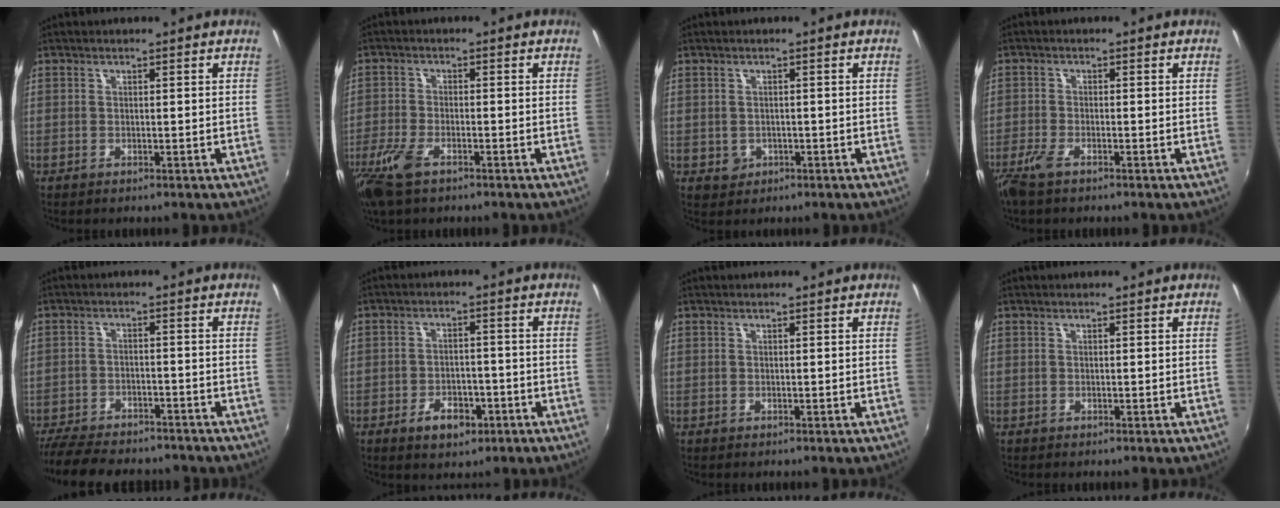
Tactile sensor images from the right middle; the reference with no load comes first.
{"total": 7.2, "force": [-4.6, 2.7, 4.8], "torque": [-0.123, -0.018, -0.093]}
{"total": 2.6, "force": [-0.6, 2.4, 0.8], "torque": [-0.017, -0.003, -0.004]}
{"total": 3.7, "force": [-2.7, 1.0, 2.3], "torque": [-0.061, -0.008, -0.056]}
{"total": 15.1, "force": [-12.9, 4.7, 6.4], "torque": [-0.146, -0.025, -0.196]}
{"total": 6.2, "force": [-3.4, 3.8, 3.6], "torque": [-0.079, 0.005, -0.044]}
{"total": 0.0}
{"total": 0.0}